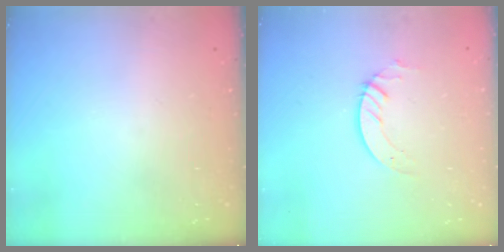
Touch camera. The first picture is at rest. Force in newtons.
{"total": 2.7, "press": 2.7, "slide": 0.2}